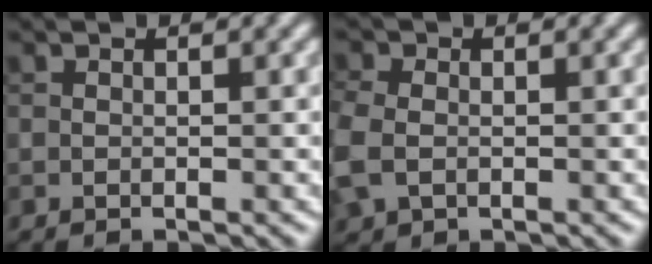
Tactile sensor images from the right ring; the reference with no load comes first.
{"total": 3.5, "force": [-0.6, 2.8, 2.1], "torque": [-0.068, -0.002, -0.017]}